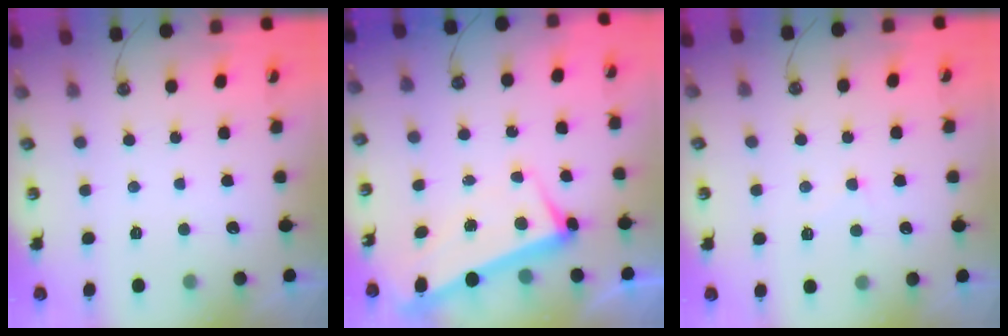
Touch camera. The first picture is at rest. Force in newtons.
{"total": 1.9, "press": 1.6, "slide": 0.9}
{"total": 0.9, "press": 0.4, "slide": 0.8}